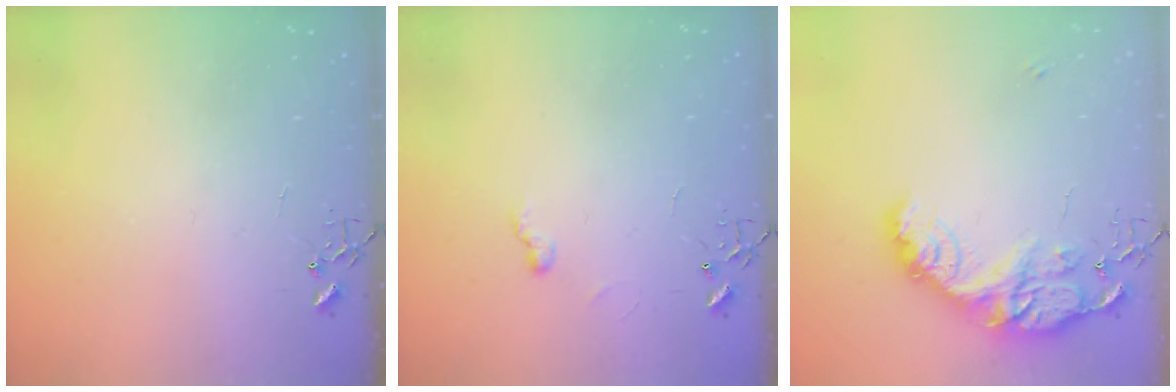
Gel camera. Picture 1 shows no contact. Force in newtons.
{"total": 5.1, "press": 5.1, "slide": 0.5}
{"total": 16.9, "press": 16.9, "slide": 0.5}